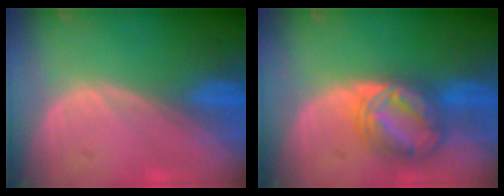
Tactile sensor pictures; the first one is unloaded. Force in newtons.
{"total": 7.6, "press": 7.6, "slide": 0.6}